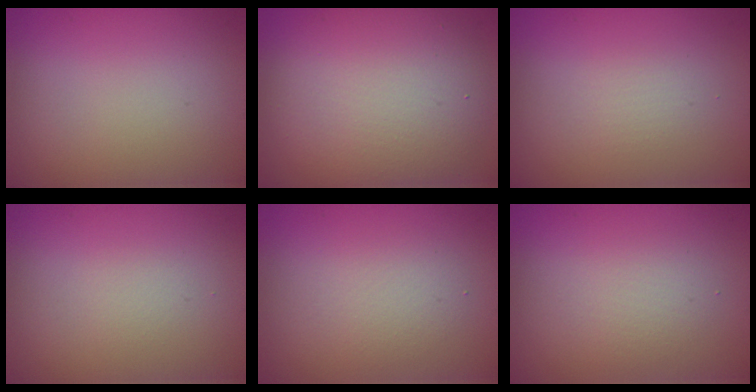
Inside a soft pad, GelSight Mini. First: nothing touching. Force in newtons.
{"total": 8.5, "press": 8.5, "slide": 0.3}
{"total": 1.0, "press": 1.0, "slide": 0.1}
{"total": 0.7, "press": 0.7, "slide": 0.0}
{"total": 2.1, "press": 2.1, "slide": 0.1}
{"total": 2.0, "press": 2.0, "slide": 0.1}